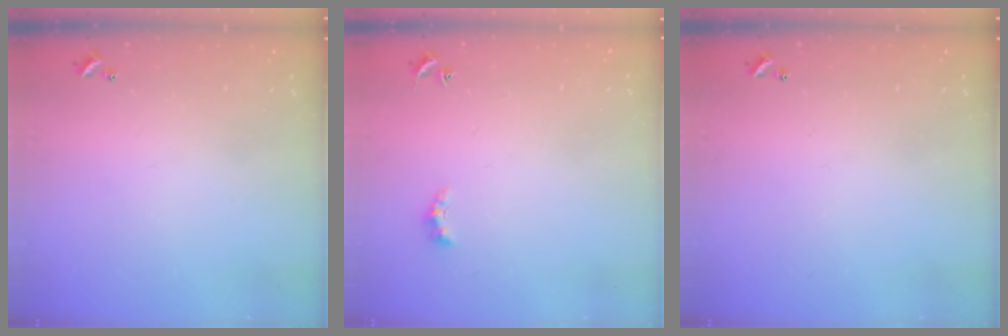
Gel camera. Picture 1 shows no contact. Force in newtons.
{"total": 1.5, "press": 1.4, "slide": 0.5}
{"total": 0.0}